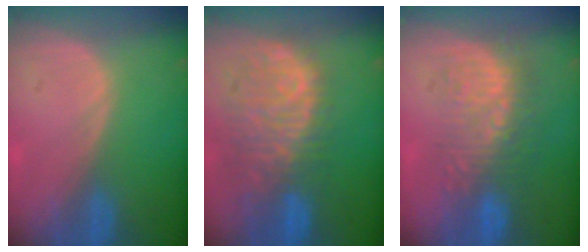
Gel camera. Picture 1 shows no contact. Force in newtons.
{"total": 11.4, "press": 9.8, "slide": 5.9}
{"total": 9.0, "press": 8.6, "slide": 2.5}